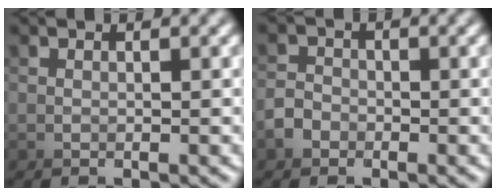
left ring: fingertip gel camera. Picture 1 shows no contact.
{"total": 3.9, "force": [-2.4, 0.3, -3.0], "torque": [0.036, -0.010, -0.048]}